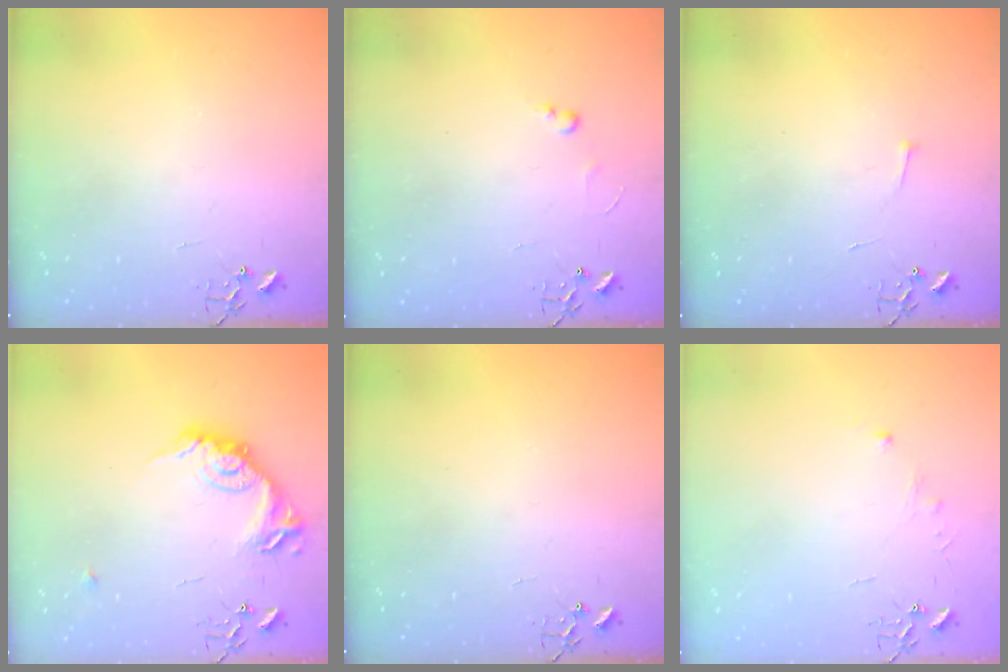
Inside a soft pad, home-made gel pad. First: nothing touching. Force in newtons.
{"total": 2.7, "press": 2.7, "slide": 0.4}
{"total": 3.0, "press": 2.9, "slide": 0.3}
{"total": 16.3, "press": 16.3, "slide": 0.9}
{"total": 0.0}
{"total": 3.9, "press": 3.9, "slide": 0.6}